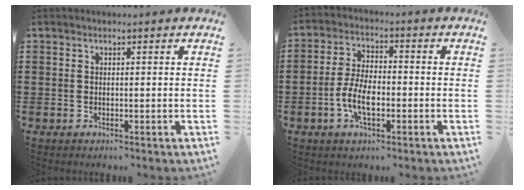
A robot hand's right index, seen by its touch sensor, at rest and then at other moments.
{"total": 6.8, "force": [-2.2, 3.0, 5.7], "torque": [-0.139, -0.006, -0.048]}